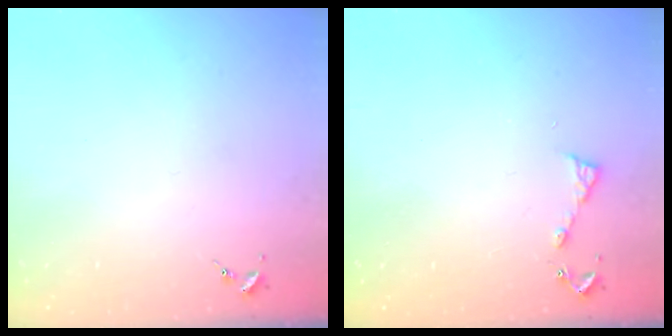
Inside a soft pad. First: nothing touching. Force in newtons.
{"total": 5.6, "press": 5.6, "slide": 0.7}